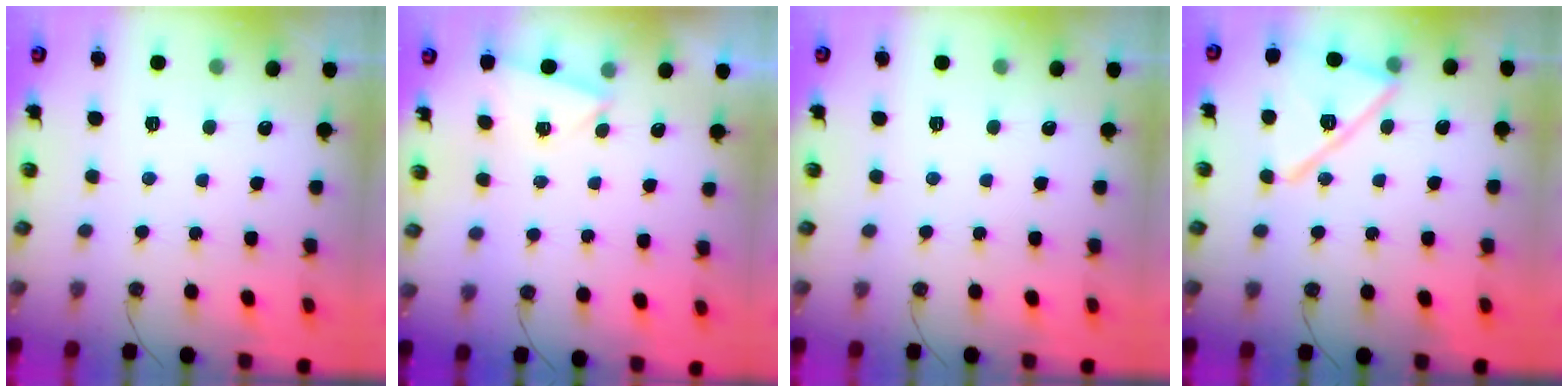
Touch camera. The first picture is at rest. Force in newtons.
{"total": 2.8, "press": 1.5, "slide": 2.3}
{"total": 0.0}
{"total": 15.0, "press": 15.0, "slide": 0.5}